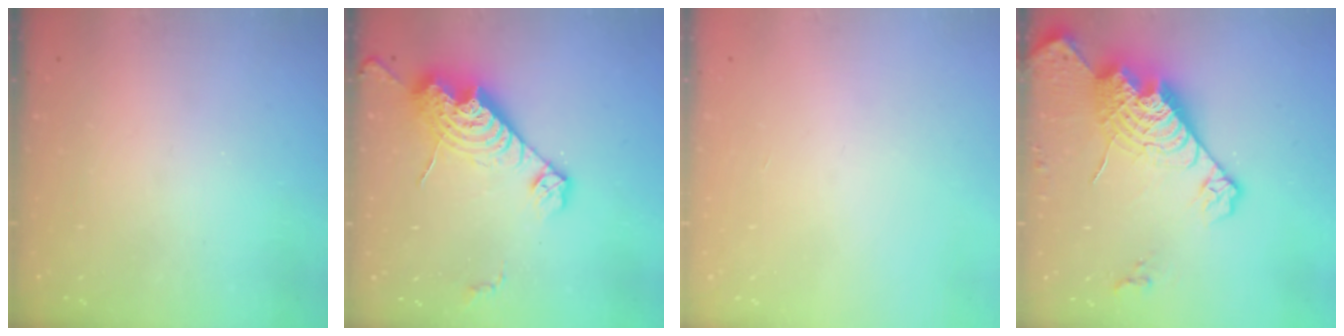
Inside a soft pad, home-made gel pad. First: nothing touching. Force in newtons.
{"total": 15.5, "press": 15.4, "slide": 1.3}
{"total": 0.0}
{"total": 20.5, "press": 20.4, "slide": 1.8}